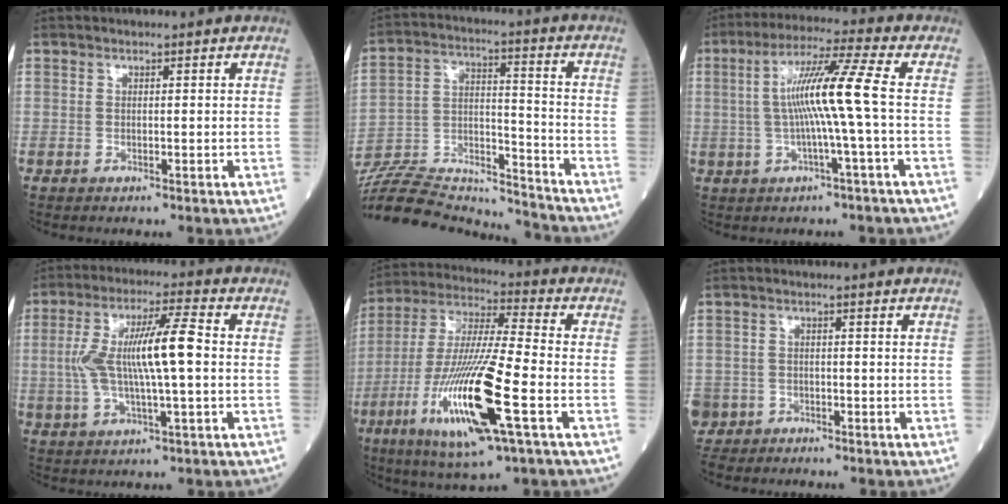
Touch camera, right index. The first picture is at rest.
{"total": 22.4, "force": [-21.4, 3.0, 5.9], "torque": [-0.149, 0.005, -0.349]}
{"total": 9.7, "force": [-0.1, -1.5, 9.6], "torque": [-0.180, 0.016, -0.001]}
{"total": 11.3, "force": [0.2, 1.4, 11.2], "torque": [-0.223, 0.016, 0.002]}
{"total": 19.7, "force": [-6.8, 1.6, 18.4], "torque": [-0.393, -0.032, -0.126]}
{"total": 5.8, "force": [-4.1, 4.1, -0.1], "torque": [-0.008, 0.003, -0.077]}